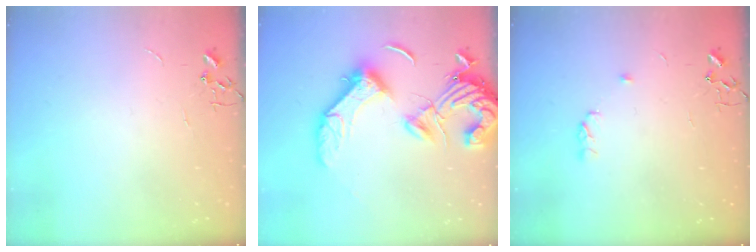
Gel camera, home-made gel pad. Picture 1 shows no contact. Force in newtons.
{"total": 20.0, "press": 19.9, "slide": 2.7}
{"total": 4.2, "press": 4.1, "slide": 0.6}